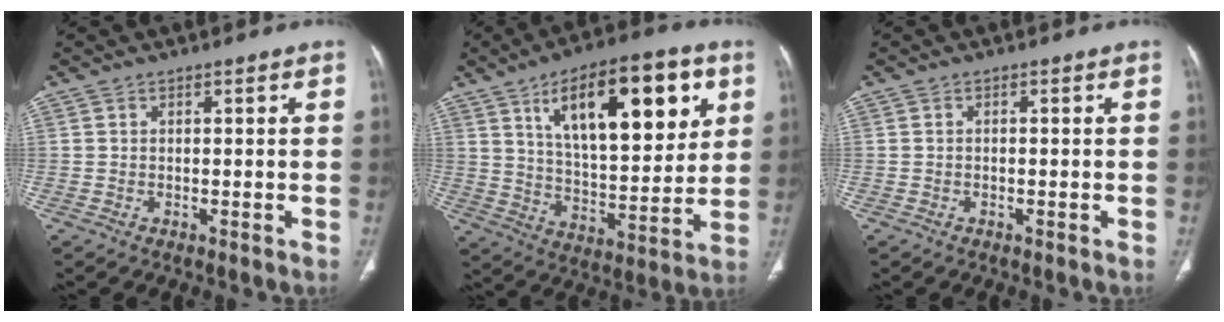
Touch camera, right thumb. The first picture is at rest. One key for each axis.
{"total": 23.9, "fx": 9.9, "fy": 9.8, "fz": 19.5, "tx": -0.256, "ty": -0.032, "tz": 0.164}
{"total": 0.0}